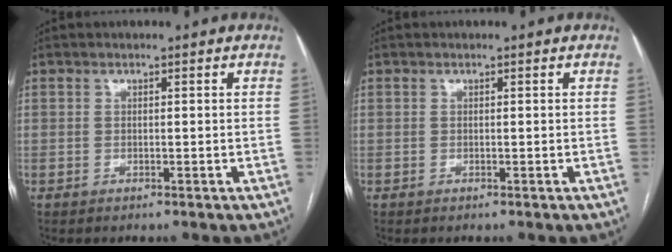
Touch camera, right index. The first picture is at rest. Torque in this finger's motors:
{"motor_torque": [0.00, 0.00, 0.00, 0.01]}